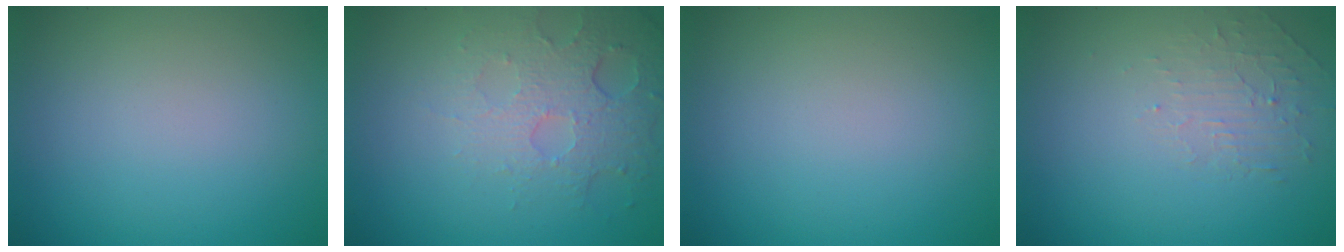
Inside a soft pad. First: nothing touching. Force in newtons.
{"total": 4.9, "press": 3.2, "slide": 3.6}
{"total": 0.0}
{"total": 1.8, "press": 0.5, "slide": 1.7}